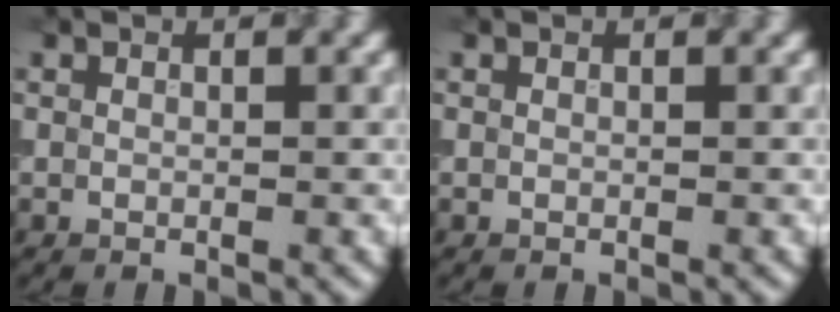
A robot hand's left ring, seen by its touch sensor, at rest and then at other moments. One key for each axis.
{"total": 0.0}